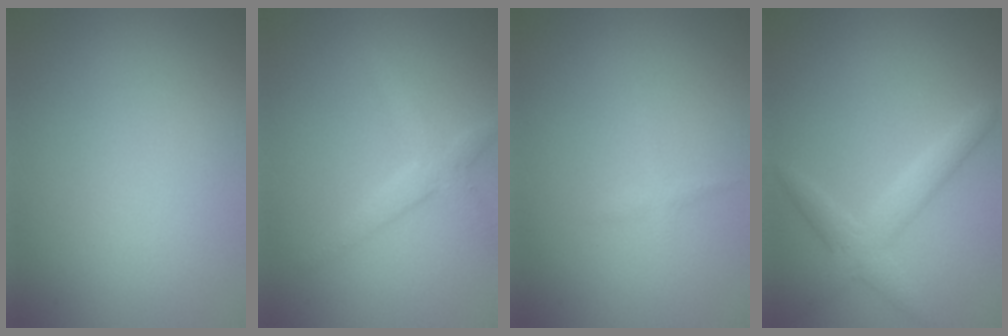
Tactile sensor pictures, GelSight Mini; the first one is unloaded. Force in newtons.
{"total": 2.3, "press": 2.3, "slide": 0.1}
{"total": 0.8, "press": 0.8, "slide": 0.1}
{"total": 2.8, "press": 2.8, "slide": 0.0}